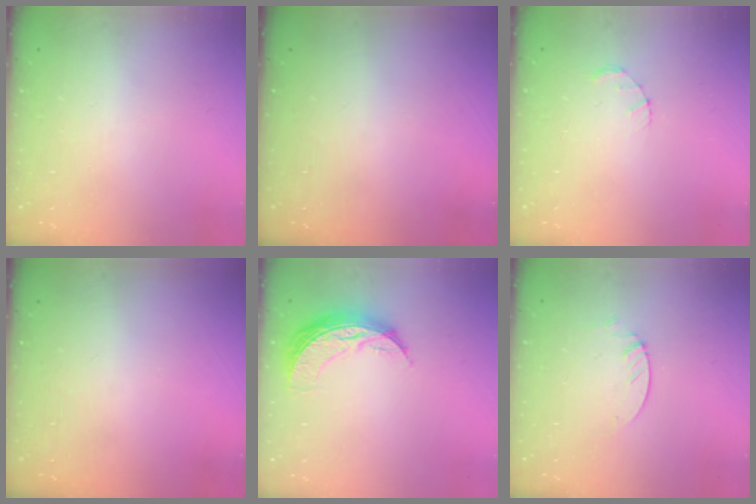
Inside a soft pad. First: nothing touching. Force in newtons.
{"total": 0.0}
{"total": 1.5, "press": 1.5, "slide": 0.3}
{"total": 0.0}
{"total": 9.0, "press": 9.0, "slide": 0.6}
{"total": 2.1, "press": 2.1, "slide": 0.2}